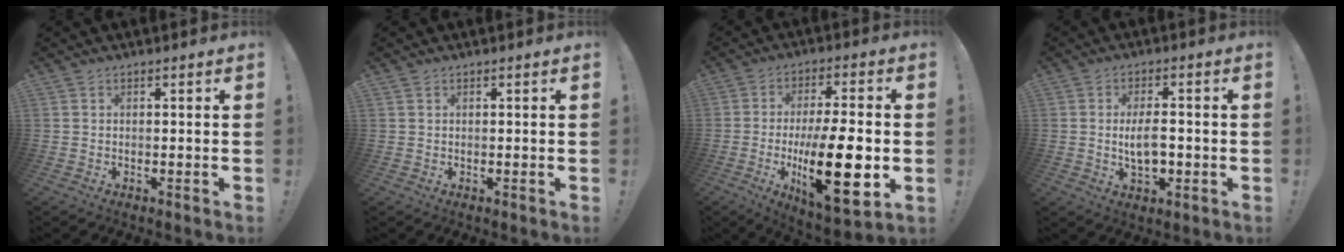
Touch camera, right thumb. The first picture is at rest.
{"total": 0.0}
{"total": 22.3, "force": [-4.2, 7.6, 20.5], "torque": [-0.336, 0.001, -0.059]}
{"total": 7.4, "force": [-0.8, 3.5, 6.4], "torque": [-0.108, 0.000, -0.017]}